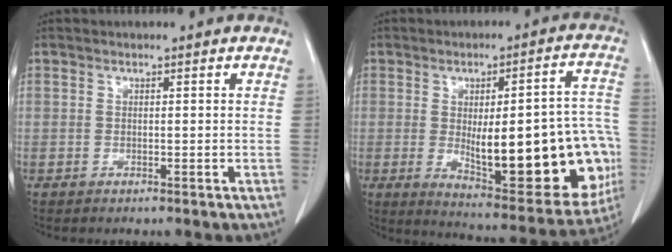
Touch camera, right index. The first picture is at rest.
{"total": 24.6, "force": [-3.6, 7.3, 23.2], "torque": [-0.239, 0.014, -0.017]}